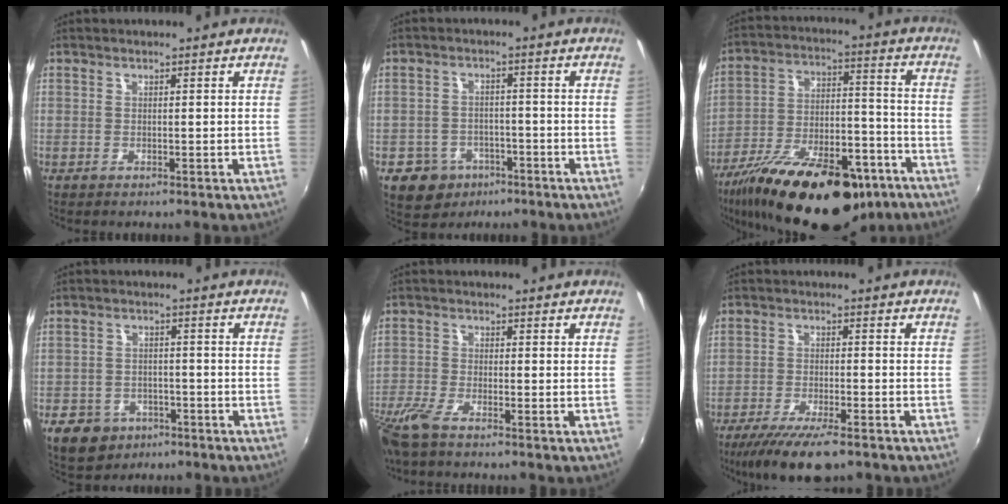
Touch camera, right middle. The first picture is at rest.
{"total": 8.8, "force": [-5.0, 6.8, 2.7], "torque": [-0.079, 0.010, -0.064]}
{"total": 27.4, "force": [-18.0, 11.4, 17.2], "torque": [-0.300, -0.019, -0.264]}
{"total": 10.1, "force": [-5.8, 7.4, 3.8], "torque": [-0.106, 0.000, -0.079]}
{"total": 6.8, "force": [-5.3, 1.3, 4.1], "torque": [-0.107, -0.027, -0.107]}
{"total": 11.3, "force": [-8.3, 2.7, 7.1], "torque": [-0.157, -0.036, -0.144]}